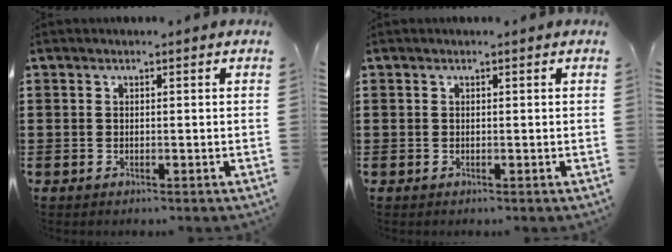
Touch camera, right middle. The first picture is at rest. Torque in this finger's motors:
{"motor_torque": [-0.06, 0.31, 0.01, -0.01]}